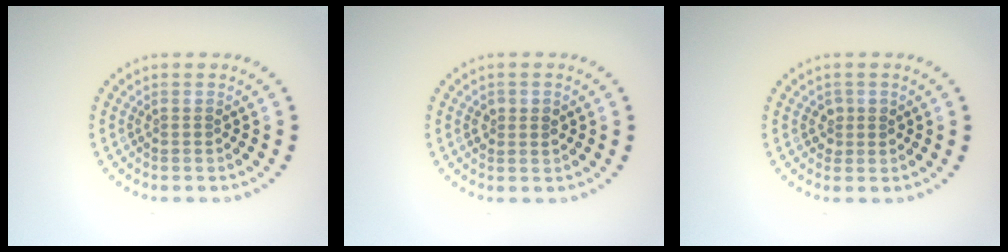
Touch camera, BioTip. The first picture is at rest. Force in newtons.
{"total": 1.5, "press": 1.5, "slide": 0.2}
{"total": 1.2, "press": 1.1, "slide": 0.4}